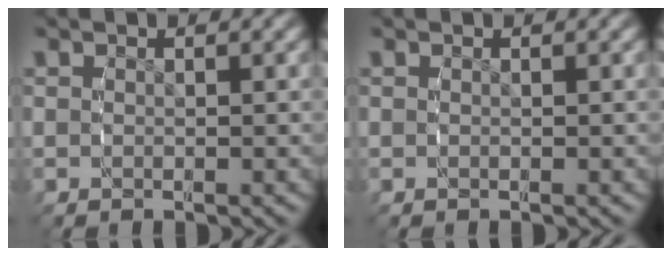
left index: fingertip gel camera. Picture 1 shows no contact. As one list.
[{"total": 0.0}]